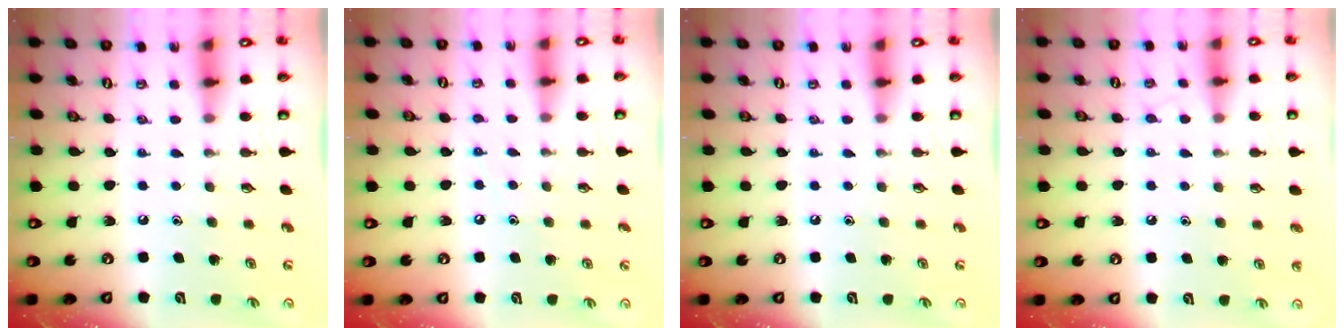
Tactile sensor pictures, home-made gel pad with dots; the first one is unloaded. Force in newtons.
{"total": 4.9, "press": 4.8, "slide": 0.8}
{"total": 0.0}
{"total": 5.1, "press": 5.0, "slide": 0.5}